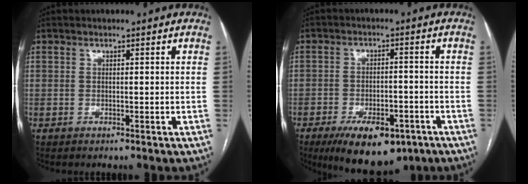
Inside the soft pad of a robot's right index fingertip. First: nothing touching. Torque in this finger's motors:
{"motor_torque": [0.81, -0.74, 0.27, 0.02]}